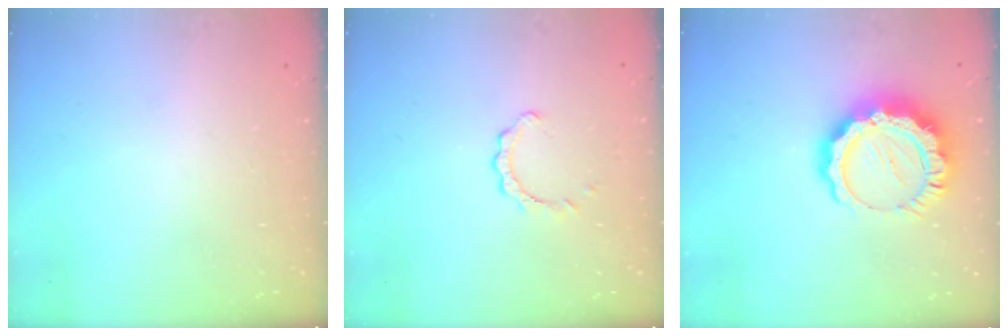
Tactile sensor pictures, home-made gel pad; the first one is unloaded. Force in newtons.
{"total": 2.4, "press": 2.4, "slide": 0.3}
{"total": 14.3, "press": 14.2, "slide": 1.4}